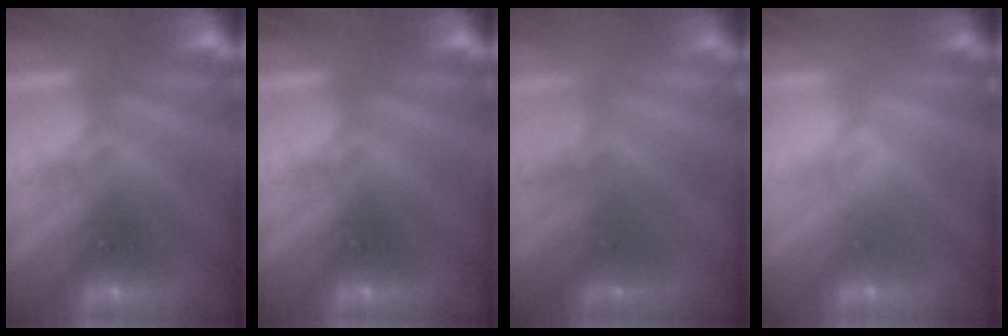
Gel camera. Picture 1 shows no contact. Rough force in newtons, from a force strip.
{"total": 0.0}
{"total": 2.1}
{"total": 2.4}